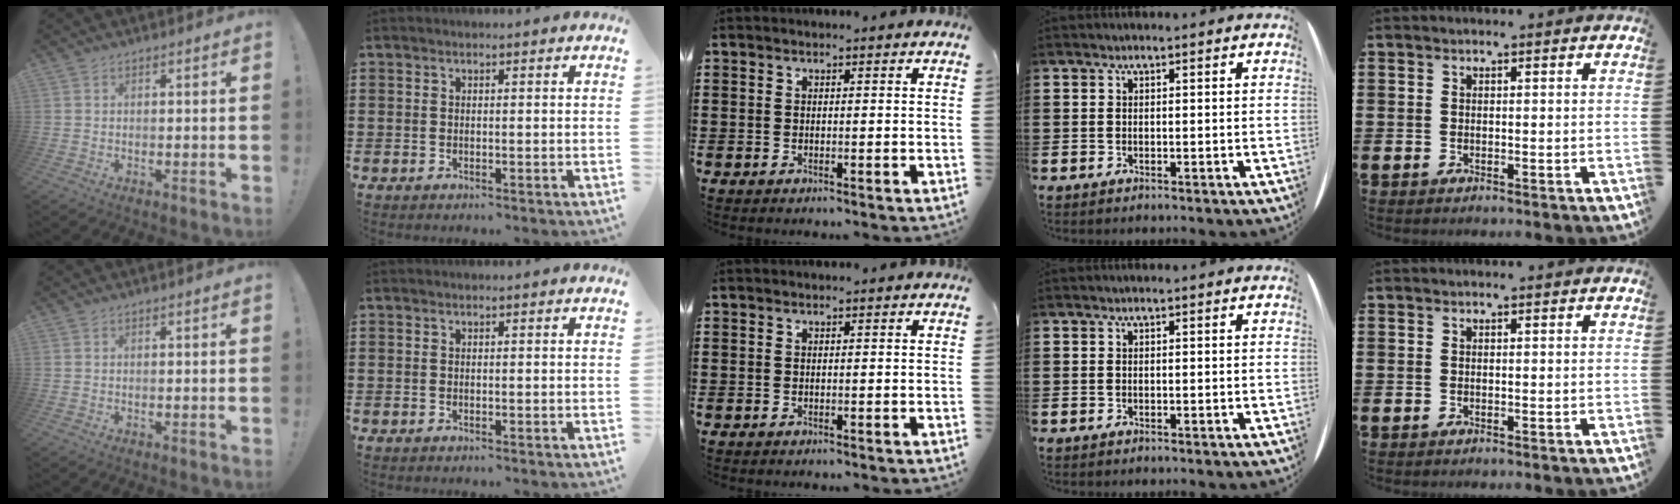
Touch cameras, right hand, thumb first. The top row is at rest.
{}